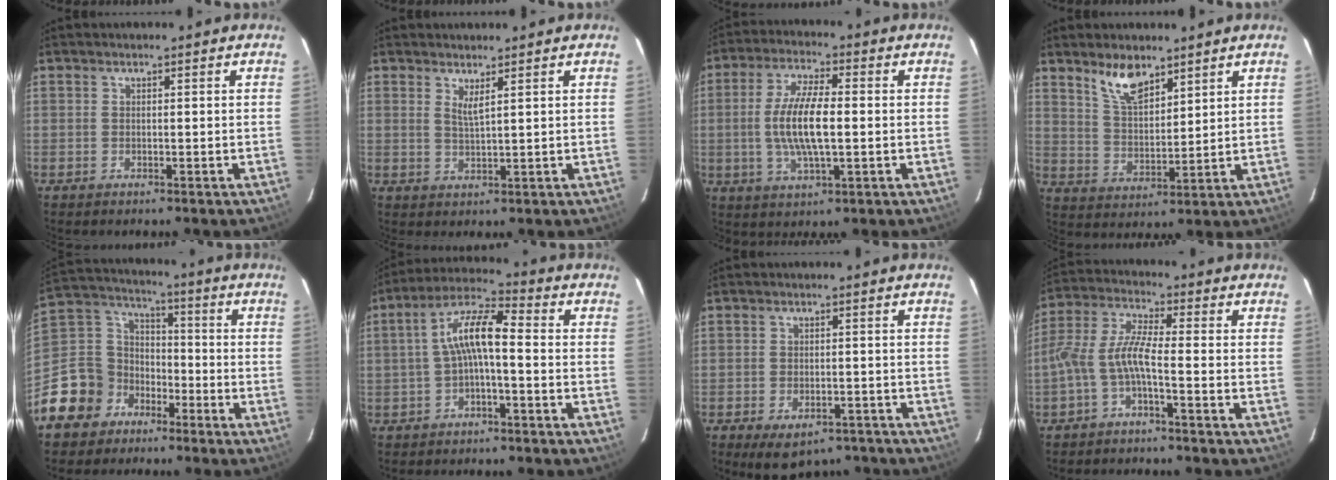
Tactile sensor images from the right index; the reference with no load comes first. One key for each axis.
{"total": 2.3, "fx": 1.5, "fy": -0.1, "fz": 1.8, "tx": -0.034, "ty": -0.007, "tz": 0.024}
{"total": 10.0, "fx": -0.6, "fy": 3.0, "fz": 9.5, "tx": -0.188, "ty": 0.000, "tz": -0.011}
{"total": 7.8, "fx": 5.7, "fy": 3.0, "fz": 4.3, "tx": -0.075, "ty": 0.004, "tz": 0.117}
{"total": 12.7, "fx": -8.0, "fy": 9.8, "fz": 1.6, "tx": -0.065, "ty": 0.053, "tz": -0.143}
{"total": 7.9, "fx": -1.2, "fy": 2.0, "fz": 7.6, "tx": -0.158, "ty": 0.022, "tz": -0.024}
{"total": 10.1, "fx": -7.2, "fy": 5.2, "fz": 4.8, "tx": -0.089, "ty": -0.006, "tz": -0.088}
{"total": 6.1, "fx": -2.7, "fy": 0.8, "fz": 5.4, "tx": -0.130, "ty": 0.013, "tz": -0.055}